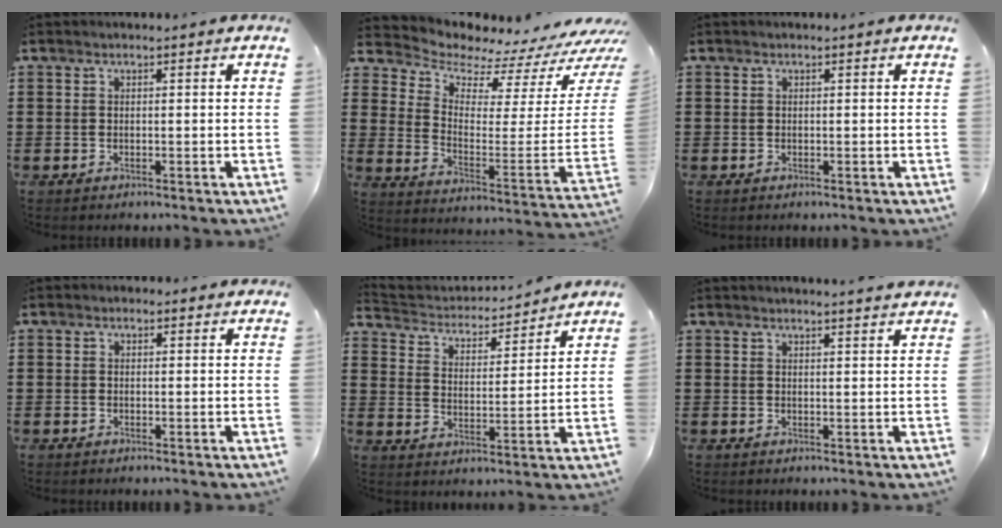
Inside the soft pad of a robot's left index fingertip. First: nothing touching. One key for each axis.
{"total": 4.4, "fx": 4.1, "fy": 1.4, "fz": 0.7, "tx": -0.032, "ty": -0.066, "tz": 0.064}
{"total": 0.0}
{"total": 0.8, "fx": 0.1, "fy": 0.8, "fz": 0.2, "tx": -0.006, "ty": 0.007, "tz": 0.002}
{"total": 3.1, "fx": 3.0, "fy": 0.7, "fz": 0.1, "tx": -0.024, "ty": -0.026, "tz": 0.044}
{"total": 1.9, "fx": 1.9, "fy": -0.3, "fz": 0.3, "tx": -0.008, "ty": -0.004, "tz": 0.037}